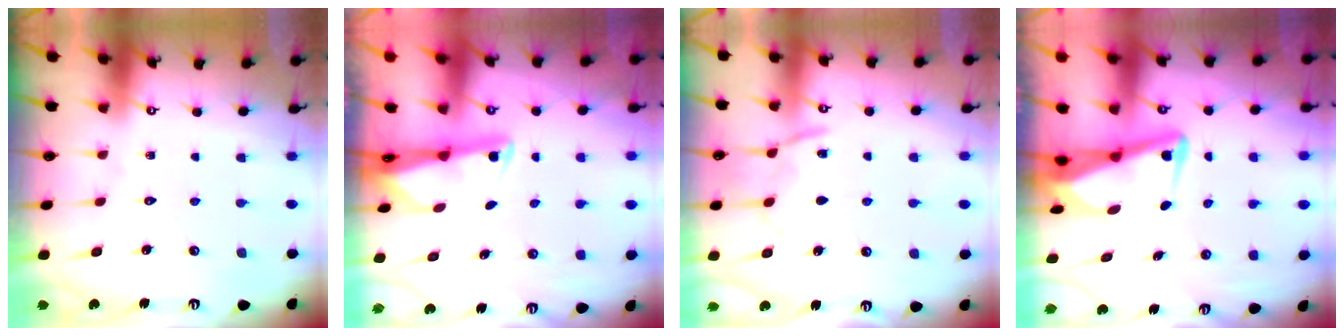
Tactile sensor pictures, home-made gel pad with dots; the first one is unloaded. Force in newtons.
{"total": 2.0, "press": 2.0, "slide": 0.3}
{"total": 10.2, "press": 10.1, "slide": 1.1}
{"total": 5.2, "press": 4.8, "slide": 2.0}